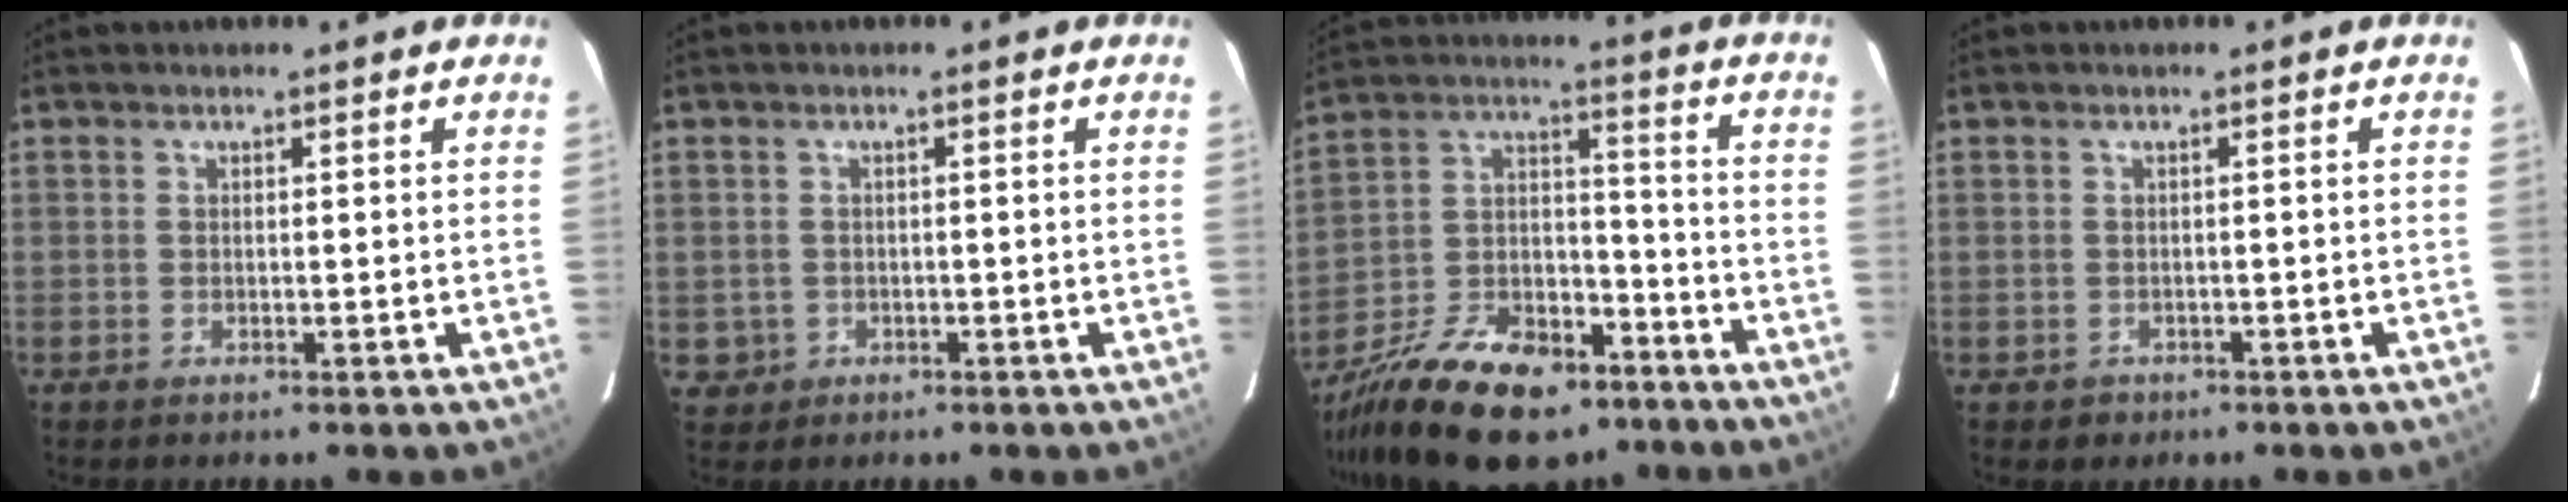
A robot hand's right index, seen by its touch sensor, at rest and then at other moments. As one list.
[{"total": 3.0, "force": [-0.3, 3.0, 0.3], "torque": [-0.007, 0.005, 0.004]}, {"total": 22.7, "force": [-15.8, 11.2, 11.9], "torque": [-0.247, 0.005, -0.251]}, {"total": 1.9, "force": [-0.7, 1.7, 0.1], "torque": [-0.002, 0.002, -0.006]}]